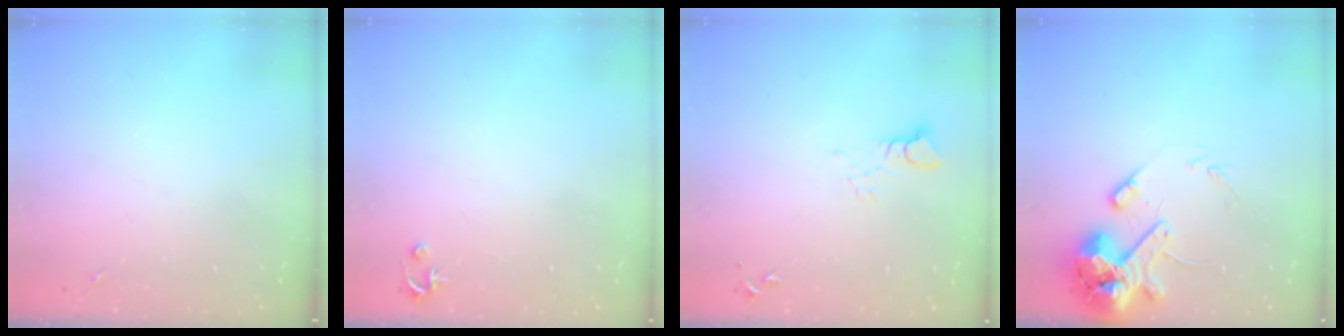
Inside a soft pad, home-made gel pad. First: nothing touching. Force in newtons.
{"total": 2.5, "press": 2.5, "slide": 0.2}
{"total": 3.3, "press": 3.3, "slide": 0.1}
{"total": 14.0, "press": 13.8, "slide": 2.4}